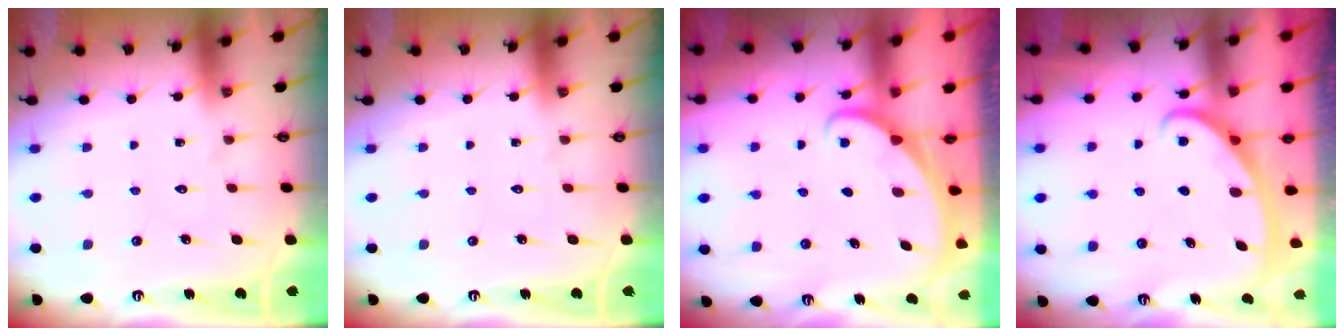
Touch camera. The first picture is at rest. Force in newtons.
{"total": 0.0}
{"total": 1.6, "press": 1.6, "slide": 0.1}
{"total": 2.8, "press": 2.8, "slide": 0.4}